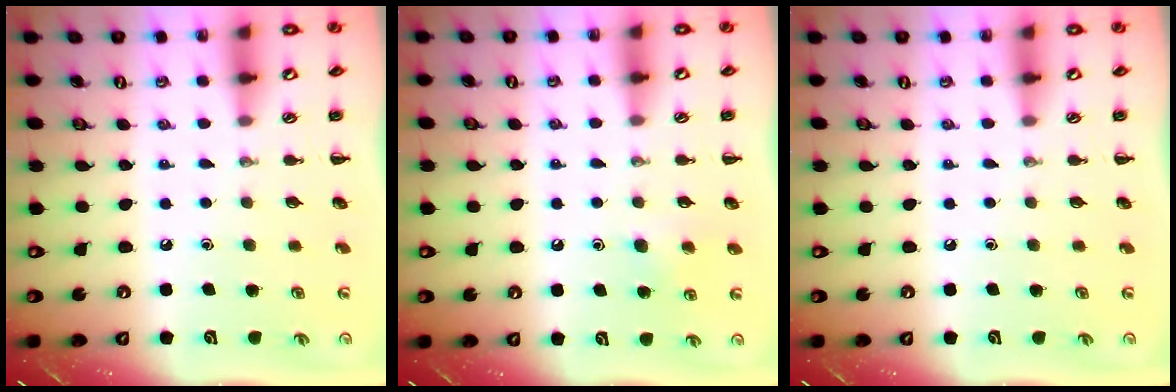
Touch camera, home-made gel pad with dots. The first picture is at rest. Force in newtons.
{"total": 5.4, "press": 5.1, "slide": 1.7}
{"total": 0.0}